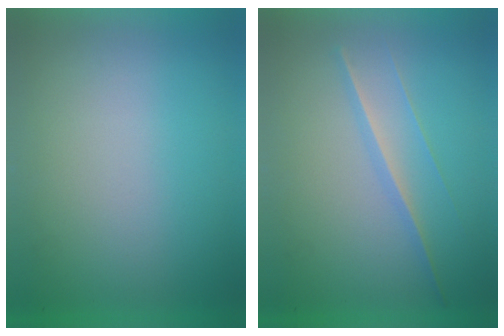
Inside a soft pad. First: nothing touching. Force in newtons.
{"total": 1.3}